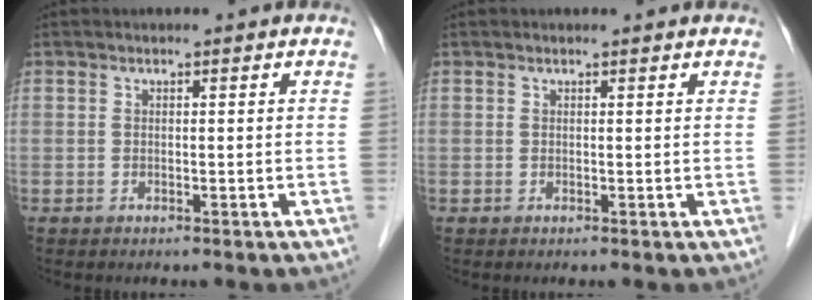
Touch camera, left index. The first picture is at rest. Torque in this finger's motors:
{"motor_torque": [0.20, -0.41, -0.04, 0.01]}